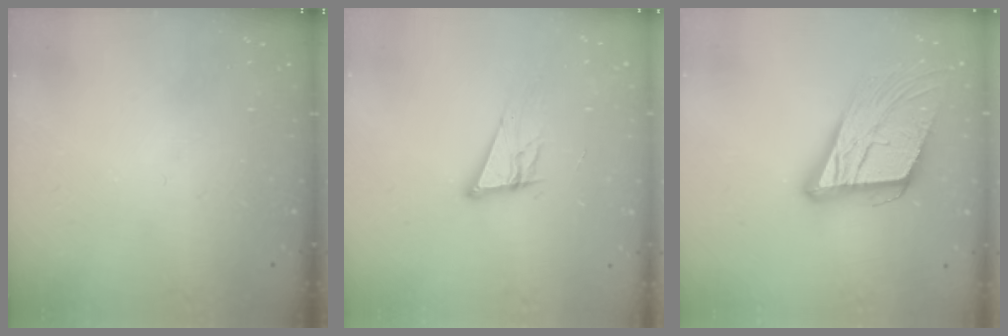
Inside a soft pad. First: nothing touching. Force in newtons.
{"total": 12.2, "press": 11.7, "slide": 3.4}
{"total": 16.9, "press": 16.5, "slide": 3.6}